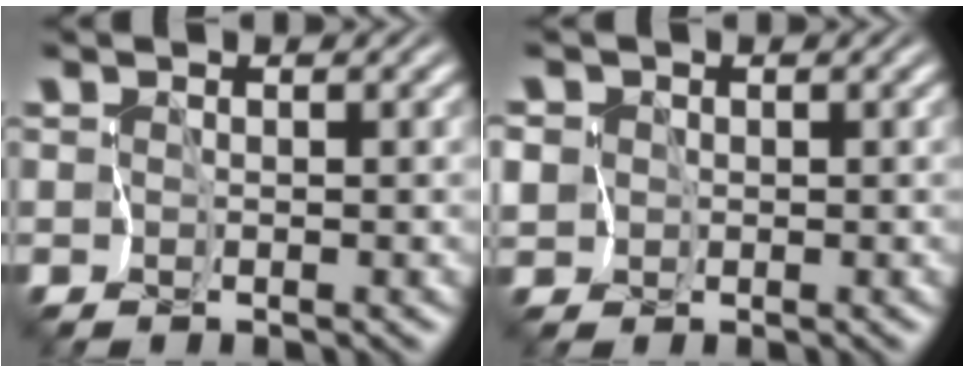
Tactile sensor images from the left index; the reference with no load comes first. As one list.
[{"total": 5.1, "force": [0.3, 4.8, 1.8], "torque": [-0.038, 0.019, -0.033]}]